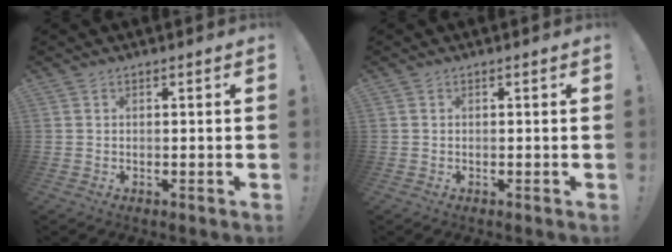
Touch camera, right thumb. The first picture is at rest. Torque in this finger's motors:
{"motor_torque": [-0.01, -0.17, -0.32, 0.05, -0.03]}